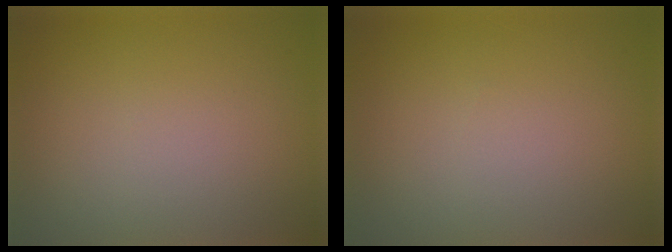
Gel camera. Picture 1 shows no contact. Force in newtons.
{"total": 0.0}